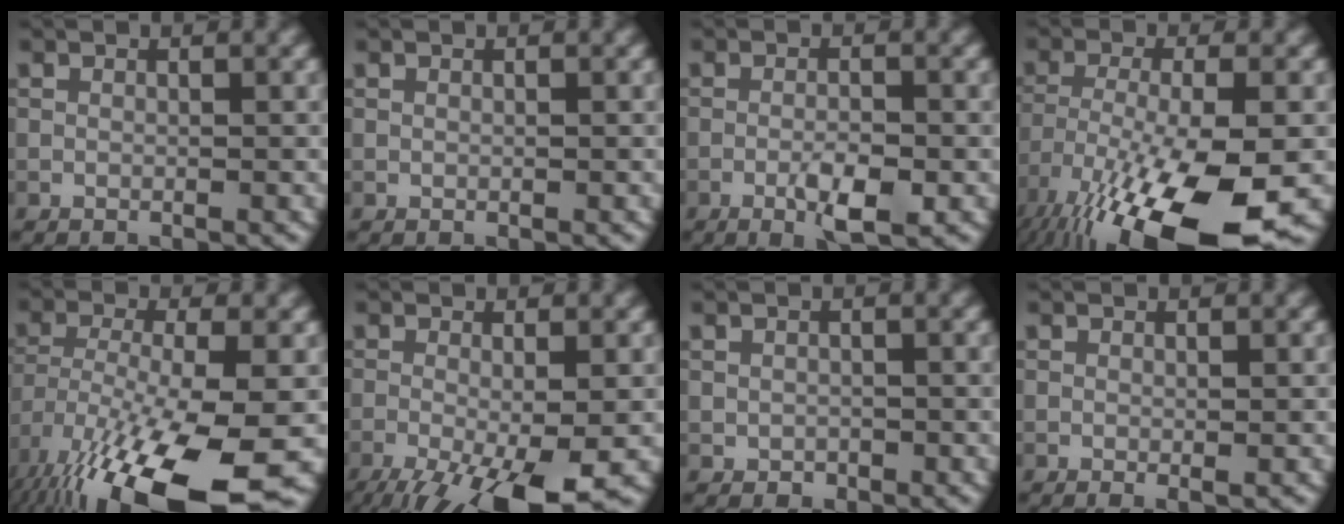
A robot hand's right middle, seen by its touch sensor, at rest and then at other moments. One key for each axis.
{"total": 0.0}
{"total": 3.5, "fx": -1.5, "fy": 0.7, "fz": 3.1, "tx": -0.055, "ty": 0.002, "tz": -0.025}
{"total": 15.5, "fx": -9.1, "fy": 4.5, "fz": 11.7, "tx": -0.235, "ty": -0.041, "tz": -0.143}
{"total": 15.5, "fx": -8.3, "fy": 5.0, "fz": 12.0, "tx": -0.243, "ty": -0.047, "tz": -0.130}
{"total": 9.2, "fx": -4.7, "fy": 2.4, "fz": 7.5, "tx": -0.134, "ty": -0.022, "tz": -0.077}
{"total": 0.8, "fx": -0.2, "fy": 0.7, "fz": 0.3, "tx": -0.003, "ty": -0.002, "tz": -0.004}
{"total": 0.6, "fx": -0.1, "fy": 0.1, "fz": 0.6, "tx": -0.007, "ty": -0.003, "tz": -0.002}